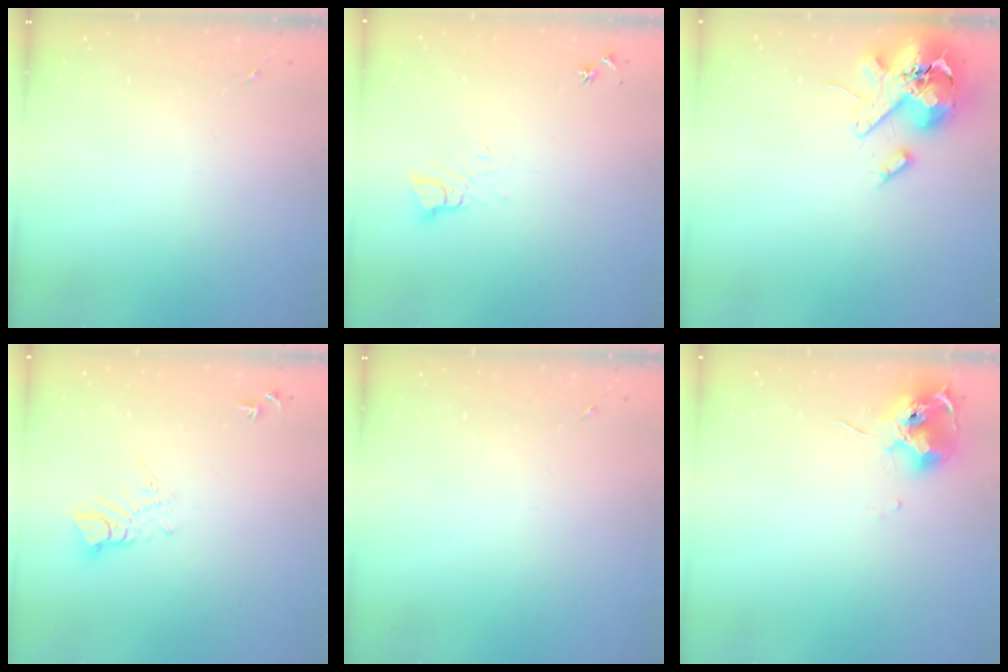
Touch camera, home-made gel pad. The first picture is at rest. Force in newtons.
{"total": 5.4, "press": 5.4, "slide": 0.5}
{"total": 16.0, "press": 15.8, "slide": 2.6}
{"total": 5.9, "press": 5.9, "slide": 0.5}
{"total": 0.0}
{"total": 11.7, "press": 11.7, "slide": 0.7}